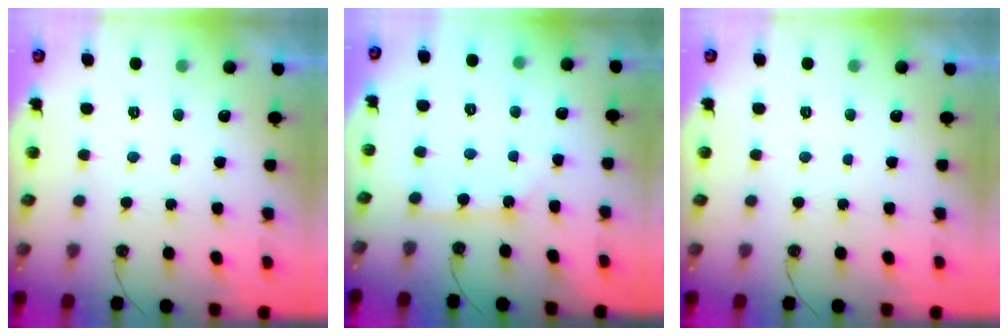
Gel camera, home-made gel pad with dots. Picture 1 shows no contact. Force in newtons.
{"total": 3.4, "press": 3.4, "slide": 0.1}
{"total": 0.0}